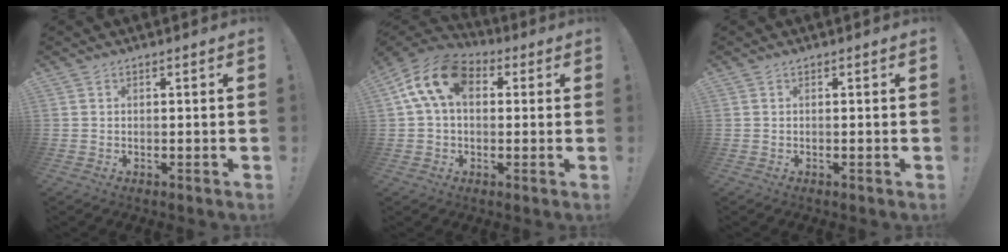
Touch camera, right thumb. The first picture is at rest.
{"total": 14.7, "force": [3.7, 9.4, 10.7], "torque": [-0.206, 0.013, 0.069]}
{"total": 0.0}